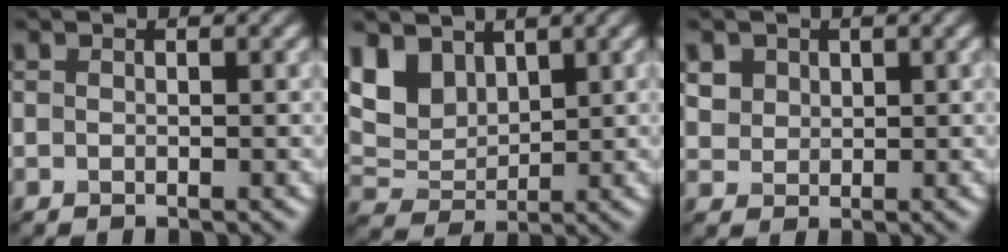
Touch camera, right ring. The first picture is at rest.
{"total": 3.5, "force": [2.5, 2.2, 1.2], "torque": [-0.056, 0.000, 0.074]}
{"total": 1.4, "force": [1.0, 0.9, -0.3], "torque": [-0.026, 0.003, 0.047]}